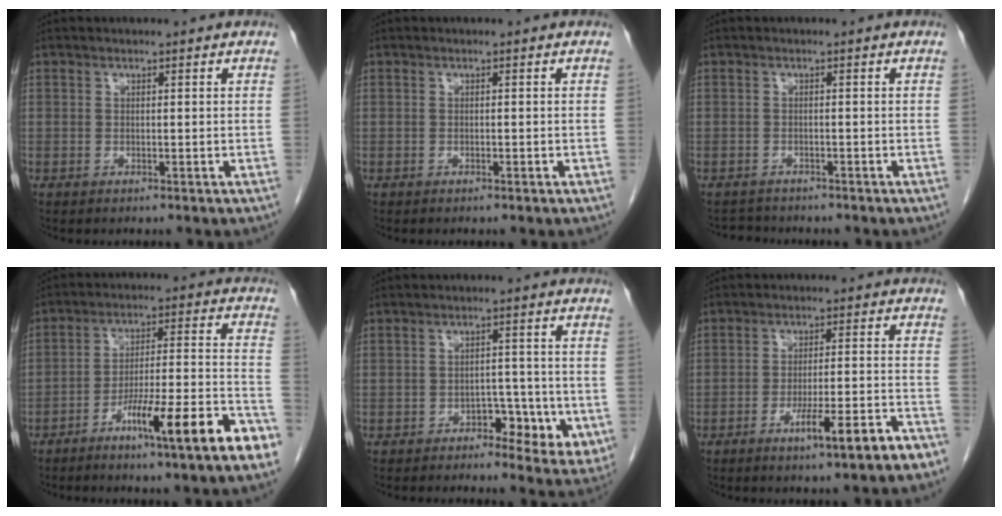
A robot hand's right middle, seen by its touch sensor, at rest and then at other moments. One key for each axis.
{"total": 0.0}
{"total": 2.5, "fx": -2.4, "fy": 0.7, "fz": -0.3, "tx": 0.000, "ty": -0.009, "tz": -0.038}
{"total": 14.8, "fx": -8.2, "fy": 0.0, "fz": 12.3, "tx": -0.186, "ty": -0.002, "tz": -0.126}
{"total": 6.1, "fx": -2.2, "fy": 3.2, "fz": 4.7, "tx": -0.048, "ty": 0.004, "tz": -0.028}
{"total": 8.4, "fx": -5.3, "fy": 0.2, "fz": 6.5, "tx": -0.099, "ty": -0.002, "tz": -0.078}